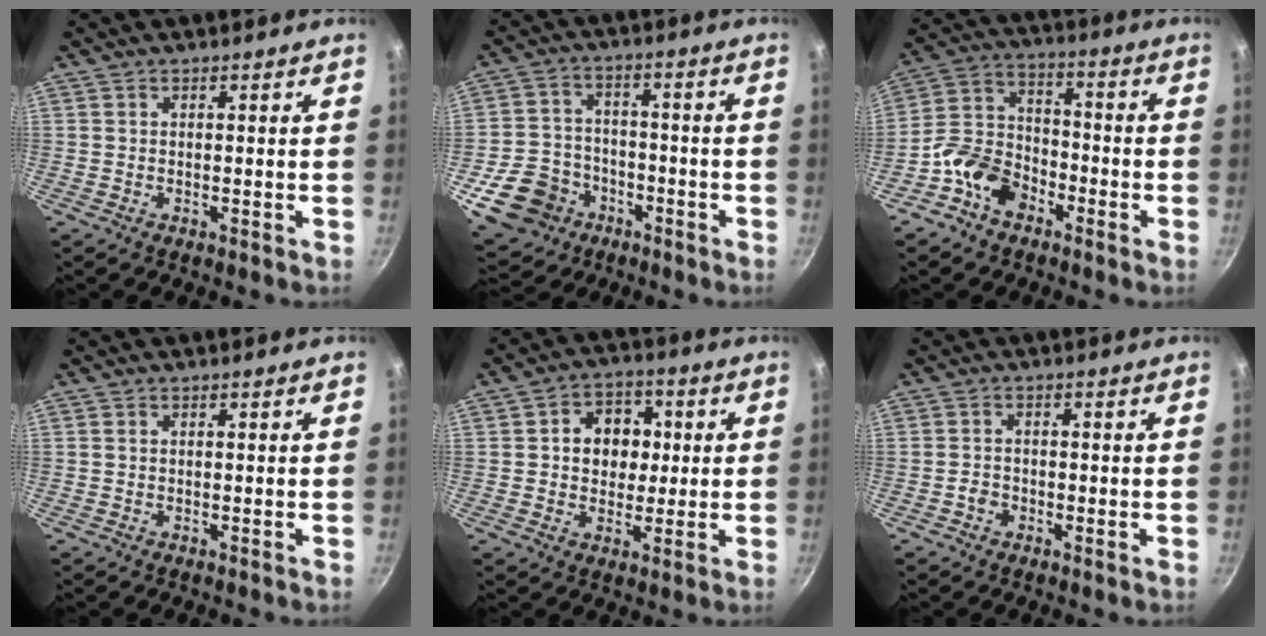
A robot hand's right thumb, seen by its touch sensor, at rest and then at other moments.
{"total": 13.5, "force": [-6.2, 10.5, 5.7], "torque": [-0.086, 0.039, -0.100]}
{"total": 10.8, "force": [-6.0, 7.5, 5.1], "torque": [-0.068, 0.056, -0.132]}
{"total": 0.0}
{"total": 9.6, "force": [1.3, 7.8, 5.4], "torque": [-0.039, 0.006, 0.012]}
{"total": 1.8, "force": [-0.8, 1.4, 0.7], "torque": [-0.009, 0.009, -0.016]}